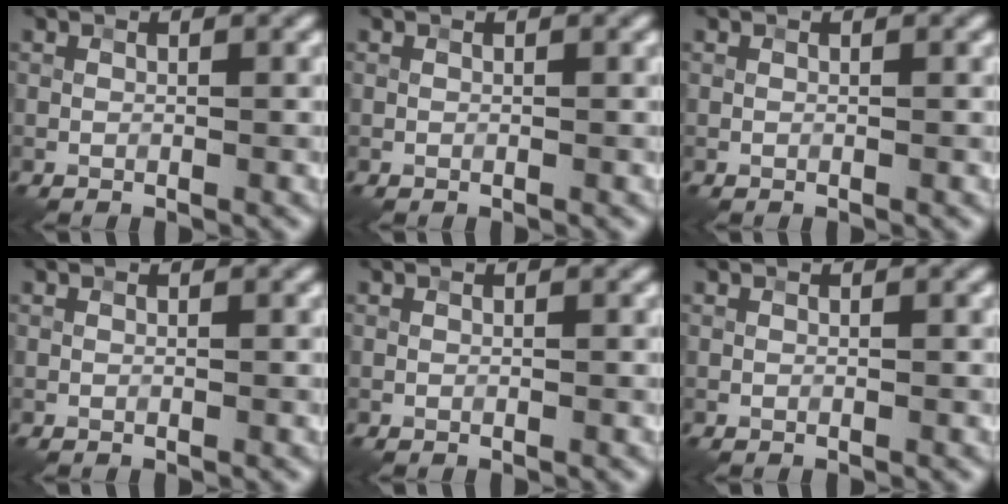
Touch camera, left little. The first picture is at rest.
{"total": 0.0}
{"total": 0.0}
{"total": 0.0}
{"total": 0.0}
{"total": 0.0}